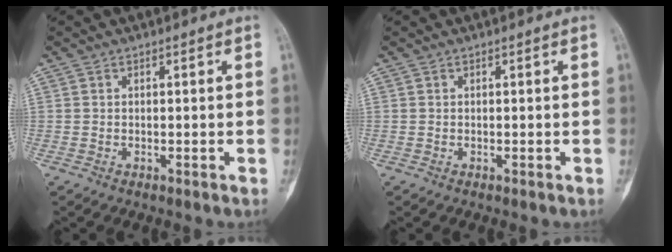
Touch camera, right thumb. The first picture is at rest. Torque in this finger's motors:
{"motor_torque": [-0.21, -0.03, 0.29, -0.06, 0.00]}